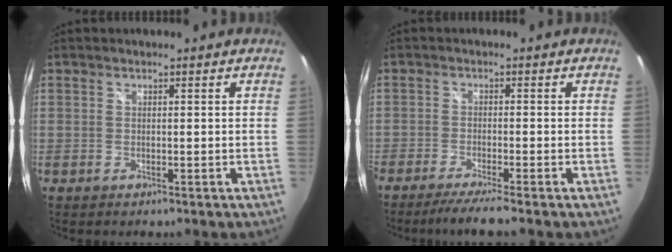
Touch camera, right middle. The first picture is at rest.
{"total": 5.4, "force": [-4.5, -0.8, 2.9], "torque": [-0.064, -0.010, -0.077]}